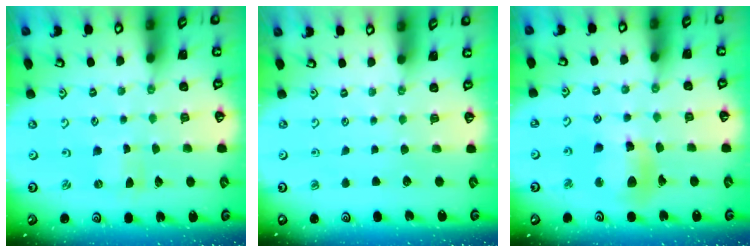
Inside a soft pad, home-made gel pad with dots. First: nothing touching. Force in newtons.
{"total": 0.0}
{"total": 12.3, "press": 12.0, "slide": 2.6}